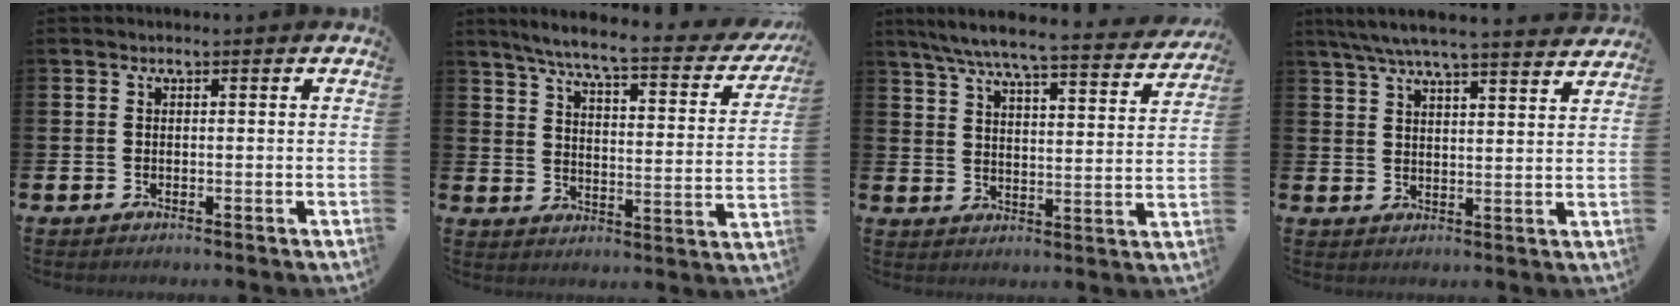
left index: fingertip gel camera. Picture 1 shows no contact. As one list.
[{"total": 6.5, "force": [5.5, 0.5, 3.3], "torque": [-0.085, -0.044, 0.085]}, {"total": 7.0, "force": [6.4, 0.6, 3.0], "torque": [-0.080, -0.046, 0.106]}, {"total": 6.7, "force": [6.4, 0.2, 2.1], "torque": [-0.059, -0.033, 0.114]}]